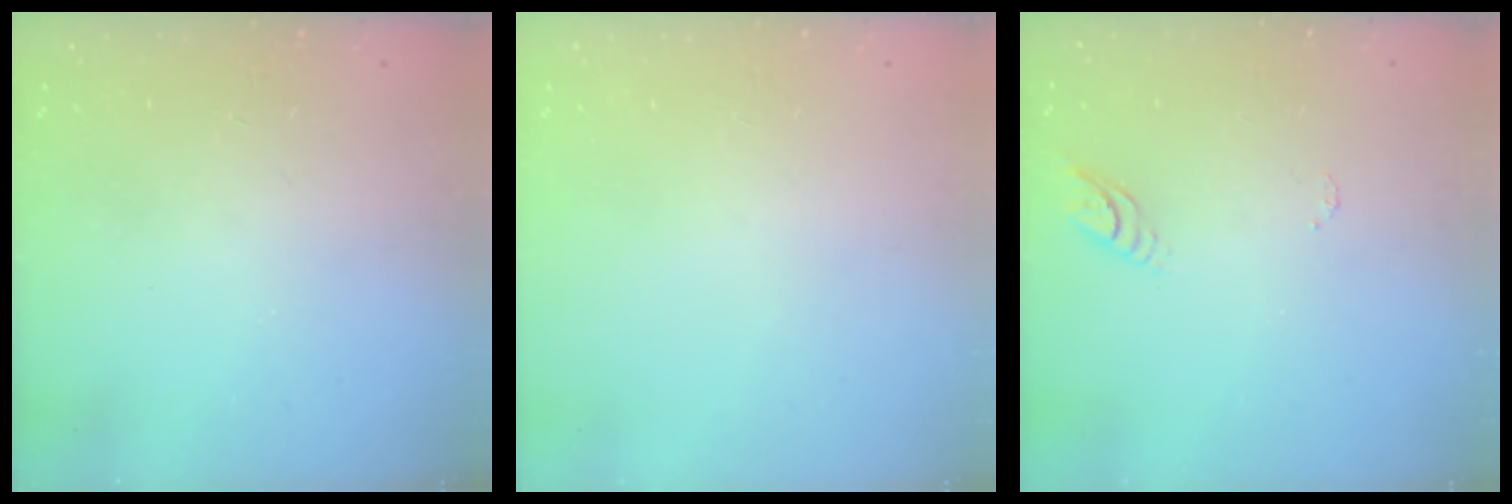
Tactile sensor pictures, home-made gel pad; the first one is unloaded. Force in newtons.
{"total": 0.0}
{"total": 3.8, "press": 3.8, "slide": 0.4}